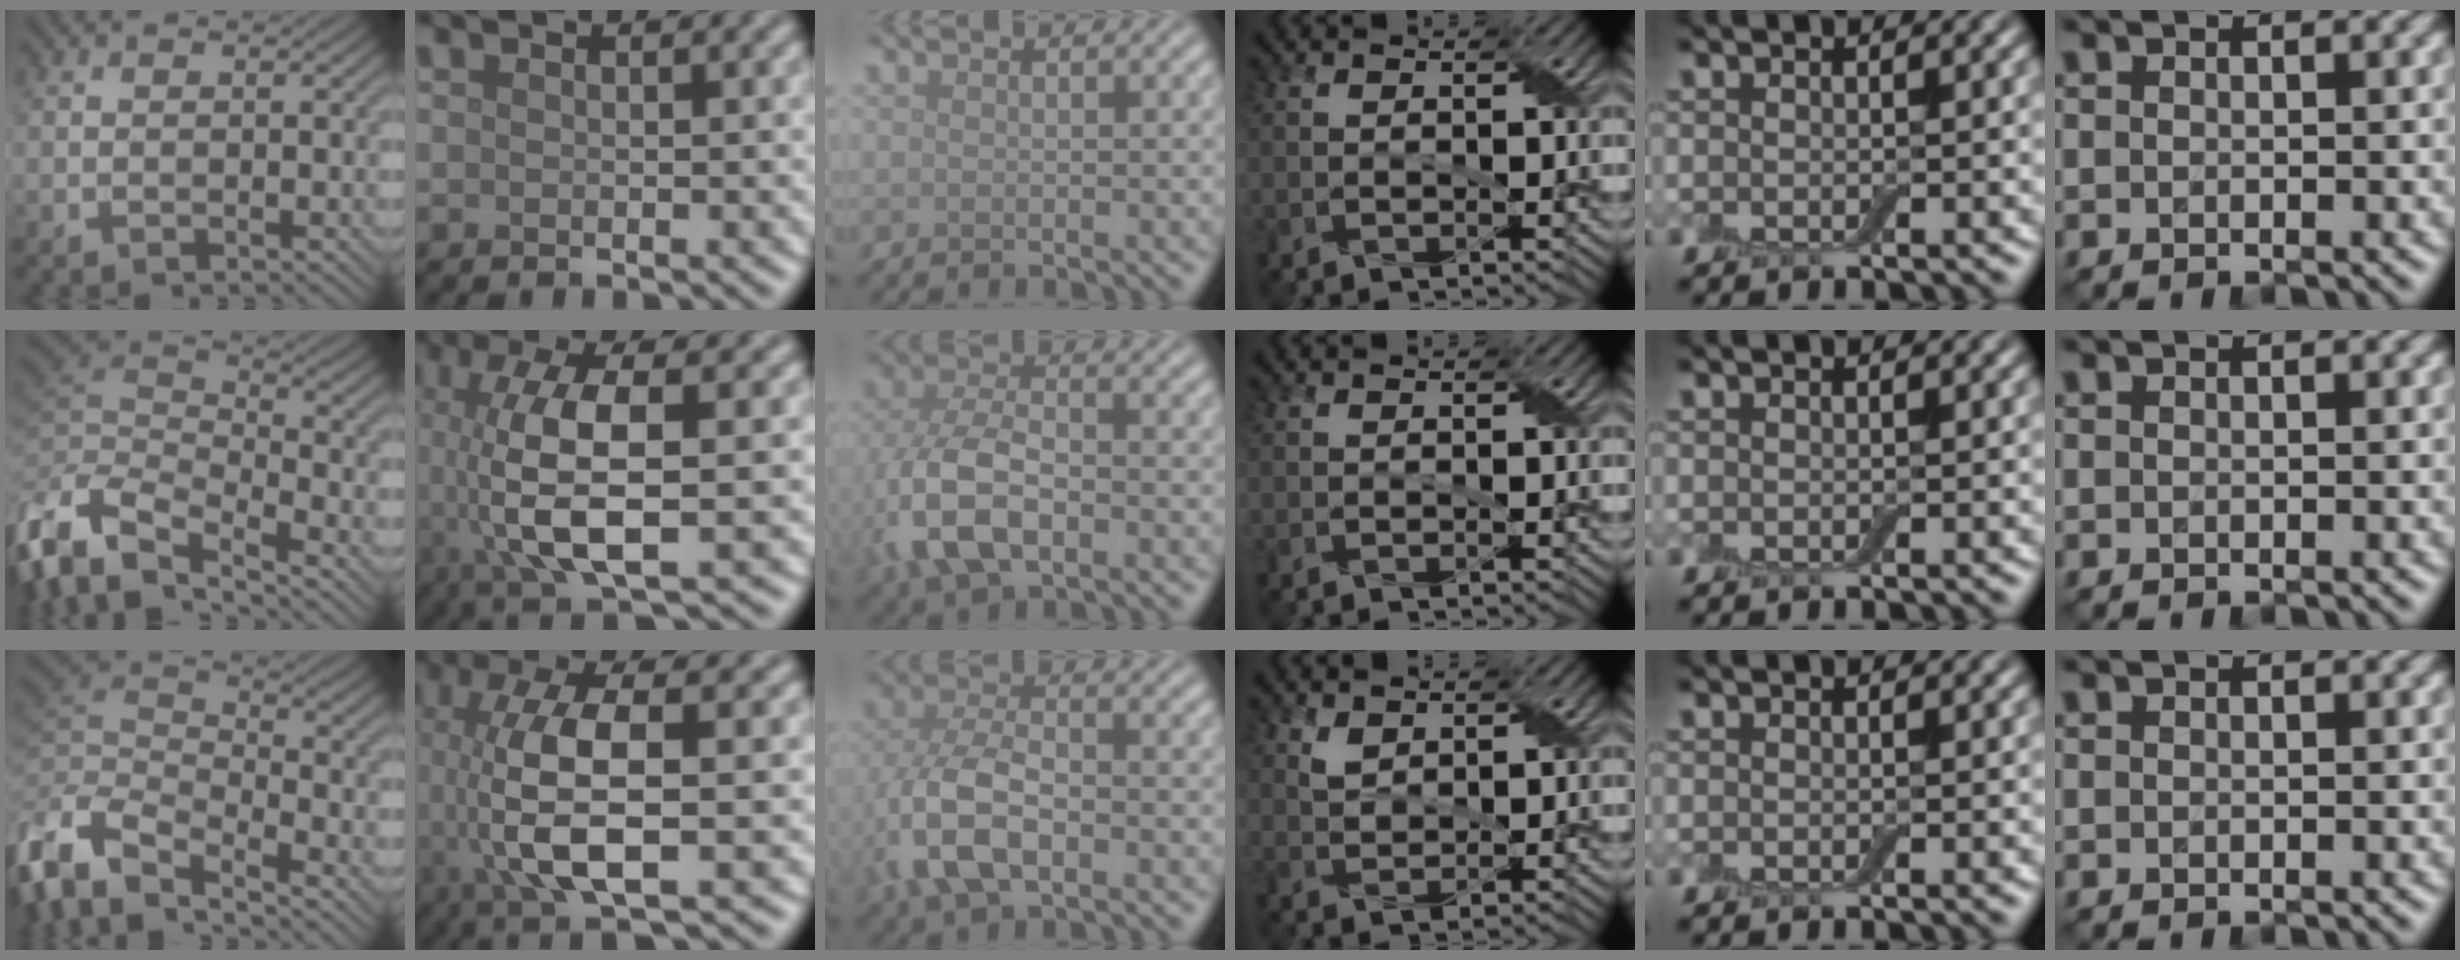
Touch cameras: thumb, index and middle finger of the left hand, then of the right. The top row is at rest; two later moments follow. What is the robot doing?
{"motion": "wrap", "object": "adhesive wrap"}